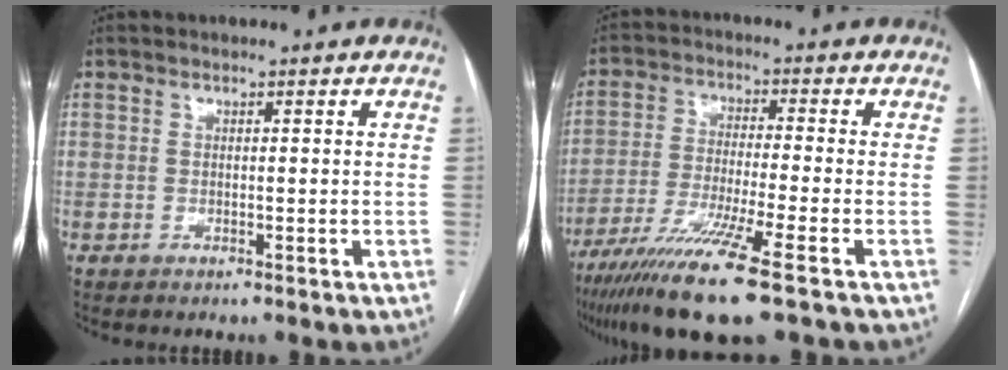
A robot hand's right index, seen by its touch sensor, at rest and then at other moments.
{"total": 12.8, "force": [-8.3, -0.8, 9.8], "torque": [-0.193, -0.037, -0.147]}